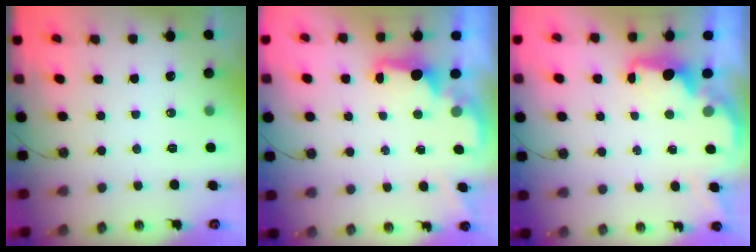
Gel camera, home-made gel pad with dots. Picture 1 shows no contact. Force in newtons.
{"total": 1.9, "press": 1.7, "slide": 0.7}
{"total": 2.0, "press": 1.9, "slide": 0.8}